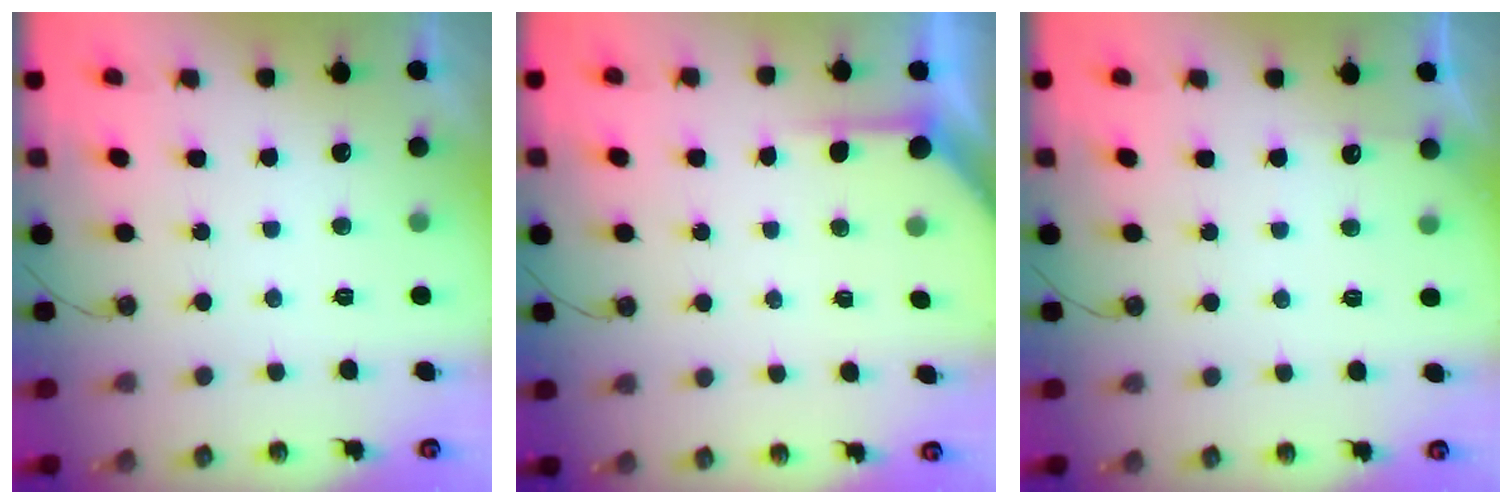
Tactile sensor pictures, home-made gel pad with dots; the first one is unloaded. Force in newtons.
{"total": 2.8, "press": 2.7, "slide": 0.3}
{"total": 3.0, "press": 2.9, "slide": 0.4}